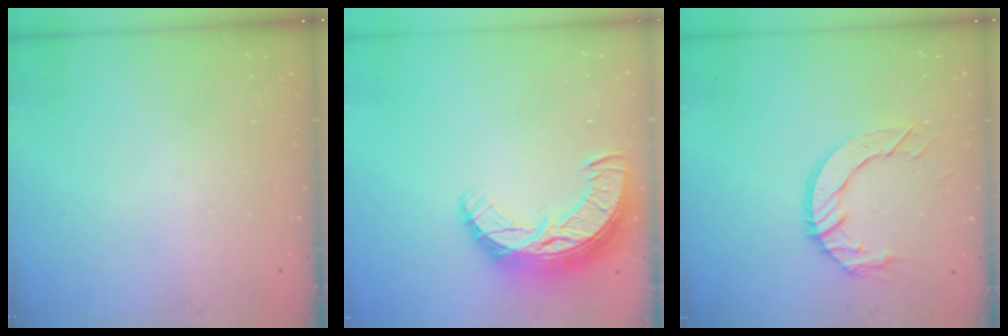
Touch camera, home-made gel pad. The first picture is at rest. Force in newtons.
{"total": 15.2, "press": 15.2, "slide": 1.0}
{"total": 9.1, "press": 9.1, "slide": 0.5}